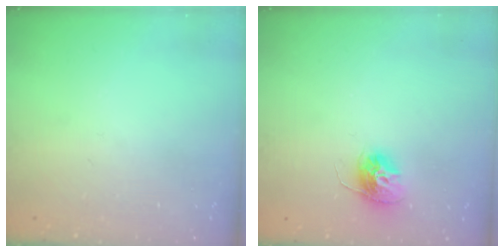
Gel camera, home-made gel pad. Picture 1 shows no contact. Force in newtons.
{"total": 11.4, "press": 11.4, "slide": 1.0}